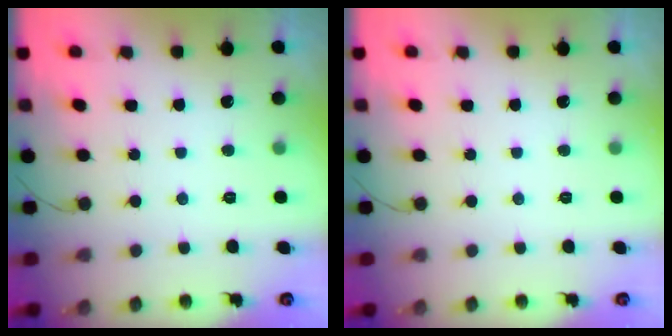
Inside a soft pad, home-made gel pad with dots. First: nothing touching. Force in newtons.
{"total": 0.0}